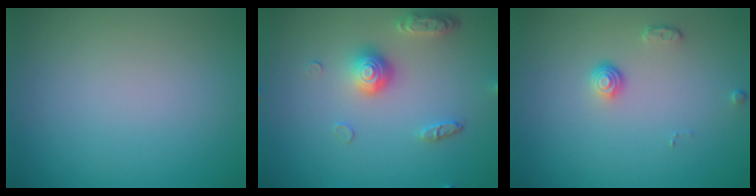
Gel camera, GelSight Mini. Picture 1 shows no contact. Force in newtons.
{"total": 3.8, "press": 3.0, "slide": 2.3}
{"total": 1.3, "press": 1.0, "slide": 0.9}